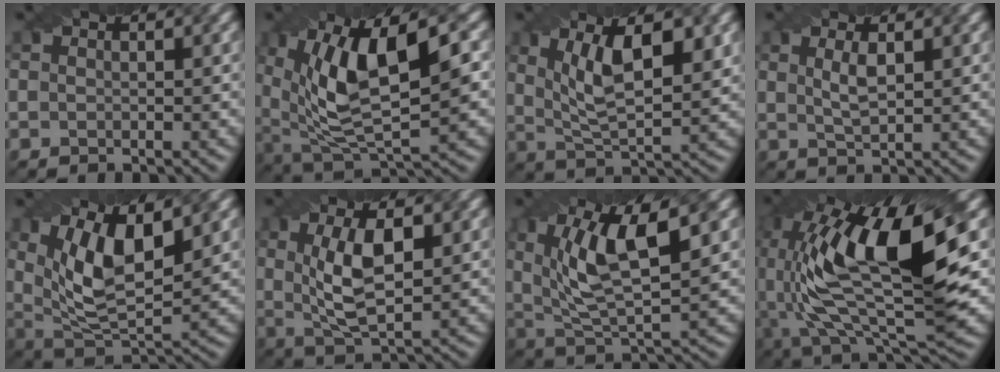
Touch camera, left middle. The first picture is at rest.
{"total": 11.4, "force": [2.6, 4.5, 10.1], "torque": [-0.185, 0.000, 0.048]}
{"total": 7.1, "force": [2.1, 2.6, 6.3], "torque": [-0.117, 0.001, 0.039]}
{"total": 2.1, "force": [0.7, 0.6, 1.9], "torque": [-0.038, -0.002, 0.017]}
{"total": 8.2, "force": [2.7, 3.5, 6.9], "torque": [-0.140, -0.004, 0.048]}
{"total": 6.0, "force": [1.0, 2.2, 5.5], "torque": [-0.112, -0.001, 0.021]}
{"total": 9.3, "force": [2.9, 3.1, 8.3], "torque": [-0.164, 0.002, 0.053]}
{"total": 14.4, "force": [2.3, 5.2, 13.3], "torque": [-0.257, 0.002, 0.038]}